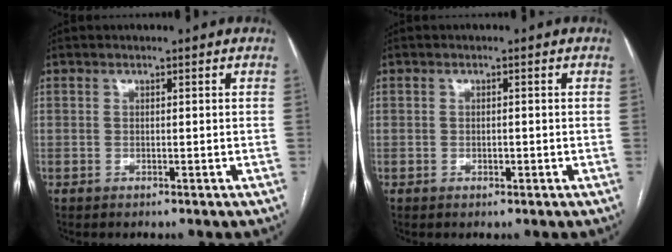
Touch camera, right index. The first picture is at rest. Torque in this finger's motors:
{"motor_torque": [0.09, 0.17, 0.05, -0.01]}